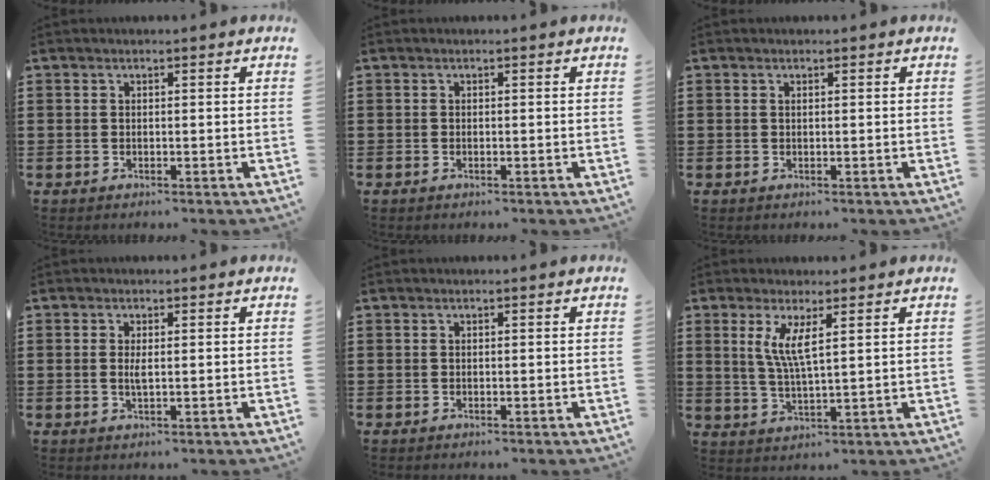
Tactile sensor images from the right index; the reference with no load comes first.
{"total": 0.0}
{"total": 0.0}
{"total": 1.9, "force": [0.2, 0.5, 1.9], "torque": [-0.036, 0.000, 0.002]}
{"total": 0.0}
{"total": 4.8, "force": [1.9, 0.7, 4.3], "torque": [-0.093, -0.001, 0.032]}